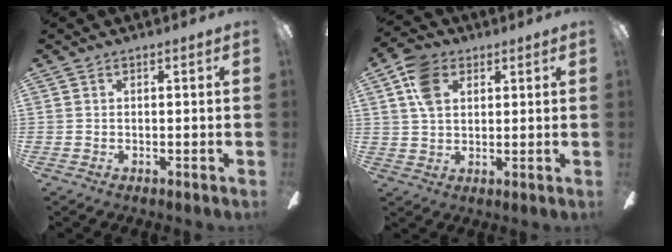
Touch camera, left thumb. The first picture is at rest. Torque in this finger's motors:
{"motor_torque": [0.05, 0.22, -0.29, 0.13, 0.07]}